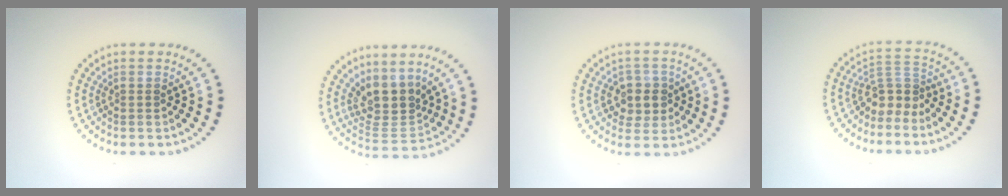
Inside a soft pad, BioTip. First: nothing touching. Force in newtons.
{"total": 4.0, "press": 3.1, "slide": 2.6}
{"total": 2.8, "press": 2.6, "slide": 0.8}
{"total": 2.8, "press": 2.0, "slide": 2.0}